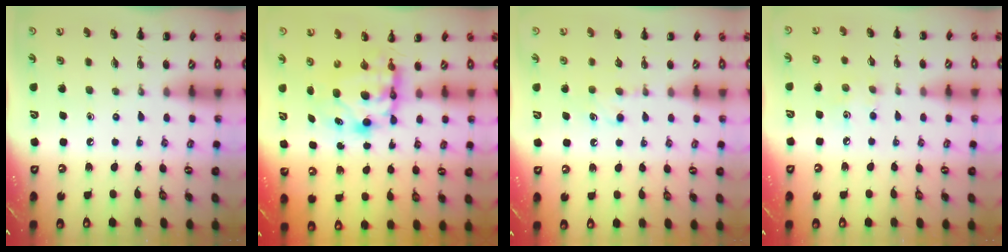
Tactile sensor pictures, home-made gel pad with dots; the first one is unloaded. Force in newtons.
{"total": 7.1, "press": 6.9, "slide": 1.7}
{"total": 5.1, "press": 4.9, "slide": 1.5}
{"total": 4.0, "press": 3.9, "slide": 1.0}